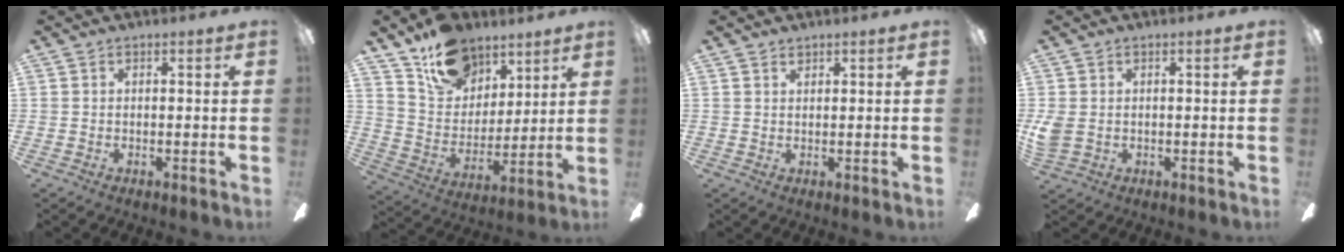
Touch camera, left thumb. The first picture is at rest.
{"total": 16.4, "force": [11.1, 10.3, 6.1], "torque": [-0.101, -0.065, 0.212]}
{"total": 1.3, "force": [1.2, 0.4, 0.2], "torque": [-0.006, -0.001, 0.023]}
{"total": 3.3, "force": [0.5, 2.5, 2.1], "torque": [-0.053, -0.001, 0.008]}